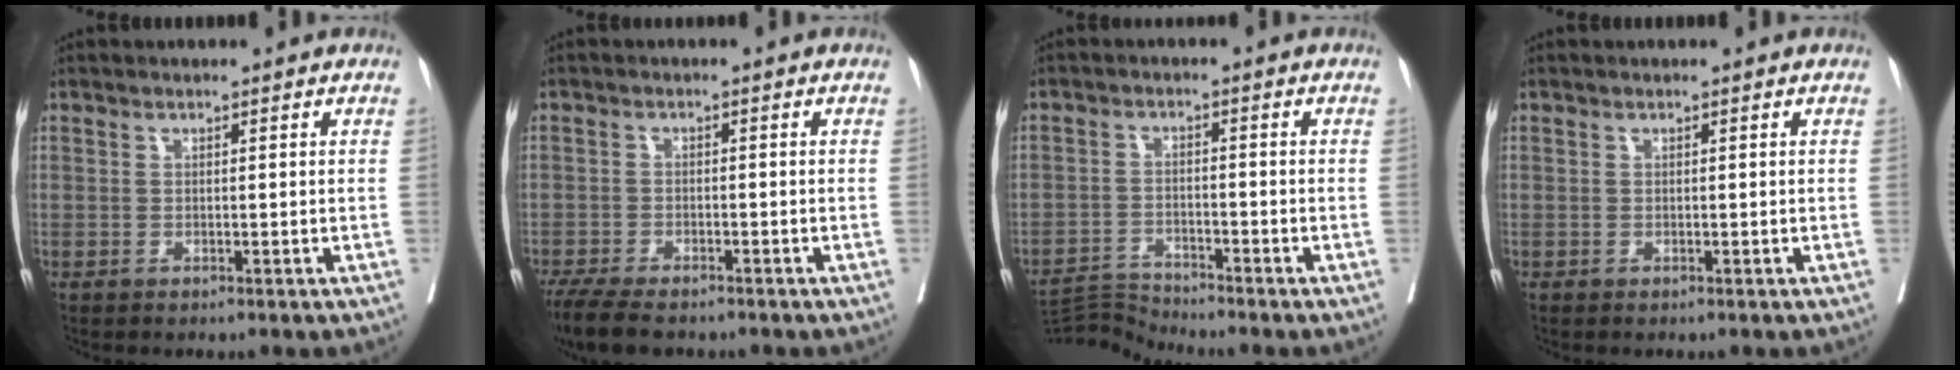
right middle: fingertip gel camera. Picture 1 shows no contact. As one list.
[{"total": 7.8, "force": [-6.3, 2.1, 4.1], "torque": [-0.065, -0.014, -0.103]}, {"total": 5.0, "force": [-4.3, -2.2, -1.4], "torque": [0.018, -0.012, -0.077]}, {"total": 0.0}]